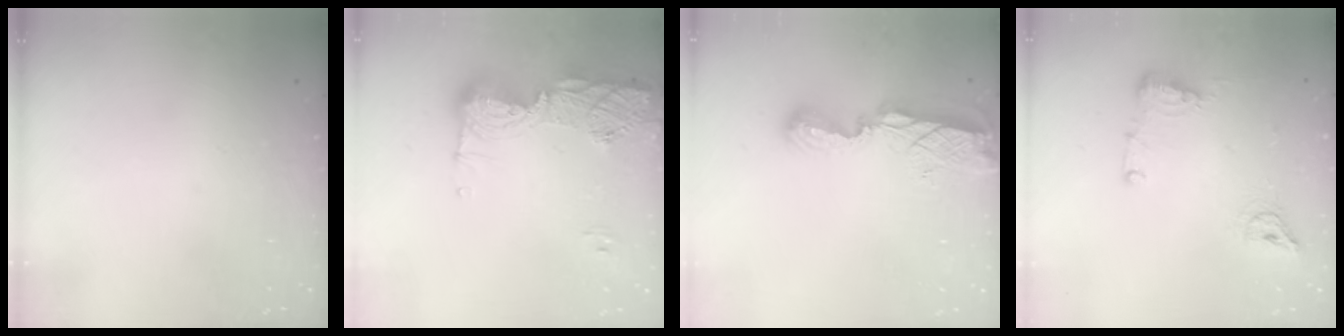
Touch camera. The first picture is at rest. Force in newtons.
{"total": 14.7, "press": 14.7, "slide": 1.4}
{"total": 8.5, "press": 8.4, "slide": 1.2}
{"total": 8.9, "press": 8.7, "slide": 1.7}